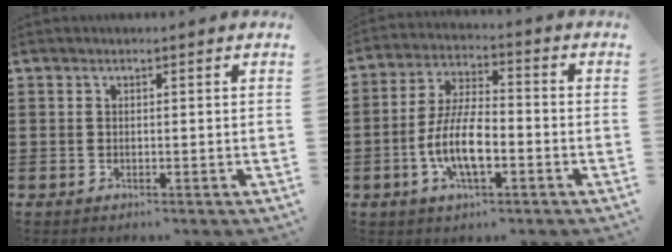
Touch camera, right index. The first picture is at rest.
{"total": 9.2, "force": [-2.7, 3.2, 8.1], "torque": [-0.185, -0.013, -0.056]}